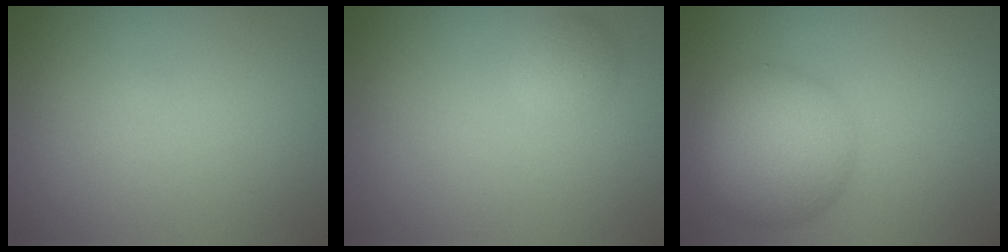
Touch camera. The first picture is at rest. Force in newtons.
{"total": 1.3, "press": 1.3, "slide": 0.0}
{"total": 6.9, "press": 6.9, "slide": 0.3}